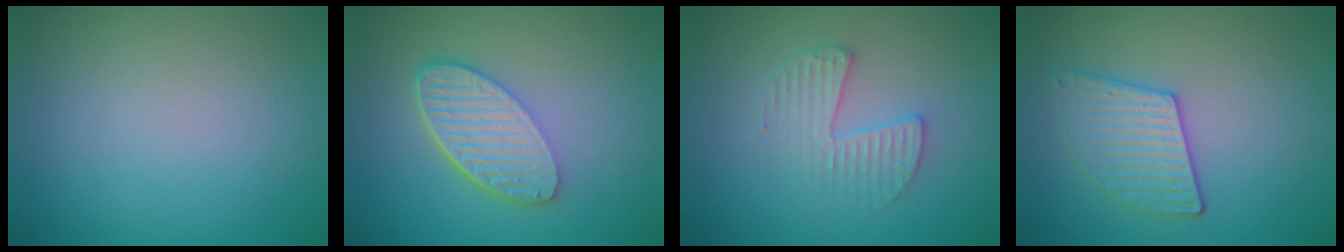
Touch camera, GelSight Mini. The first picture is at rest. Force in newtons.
{"total": 5.9, "press": 4.2, "slide": 4.1}
{"total": 2.7, "press": 2.7, "slide": 0.3}
{"total": 2.9, "press": 2.9, "slide": 0.6}